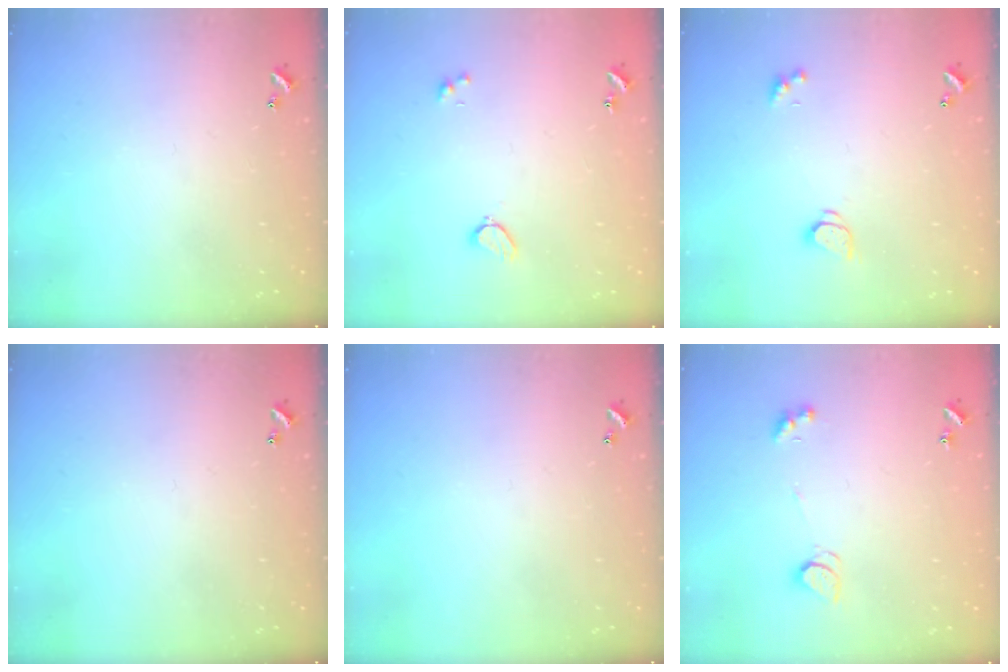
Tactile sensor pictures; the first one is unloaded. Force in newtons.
{"total": 2.8, "press": 2.7, "slide": 0.6}
{"total": 1.6, "press": 1.5, "slide": 0.5}
{"total": 0.0}
{"total": 0.0}
{"total": 2.5, "press": 2.4, "slide": 0.5}